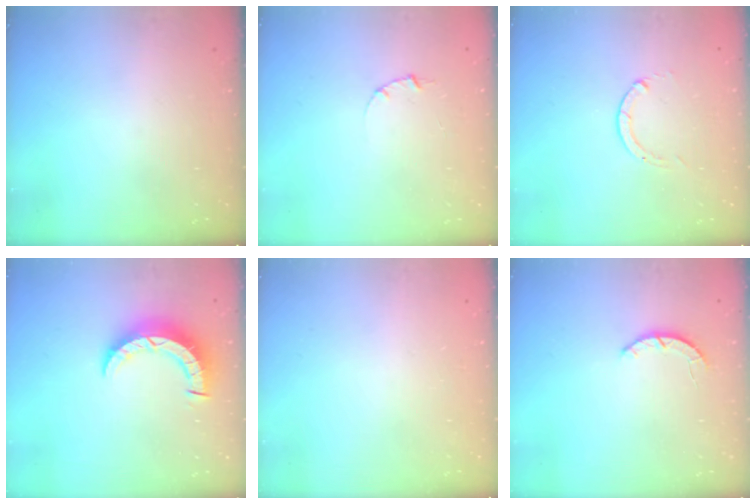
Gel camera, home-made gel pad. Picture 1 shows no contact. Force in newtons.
{"total": 1.0, "press": 1.0, "slide": 0.3}
{"total": 0.0}
{"total": 7.7, "press": 7.6, "slide": 0.8}
{"total": 2.4, "press": 2.4, "slide": 0.2}
{"total": 2.2, "press": 2.2, "slide": 0.3}